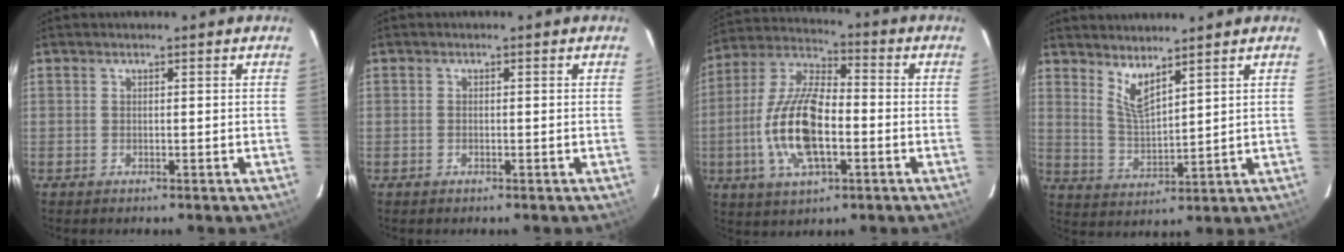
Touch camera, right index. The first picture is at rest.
{"total": 0.5, "force": [-0.1, 0.3, 0.4], "torque": [-0.008, 0.001, -0.003]}
{"total": 16.5, "force": [-3.6, 6.8, 14.5], "torque": [-0.304, 0.000, -0.072]}
{"total": 5.6, "force": [4.3, 1.1, 3.5], "torque": [-0.067, -0.013, 0.087]}